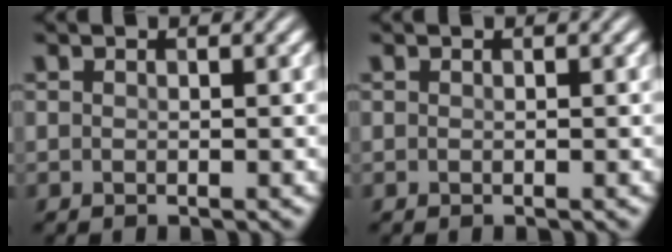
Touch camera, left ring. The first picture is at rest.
{"total": 0.0}